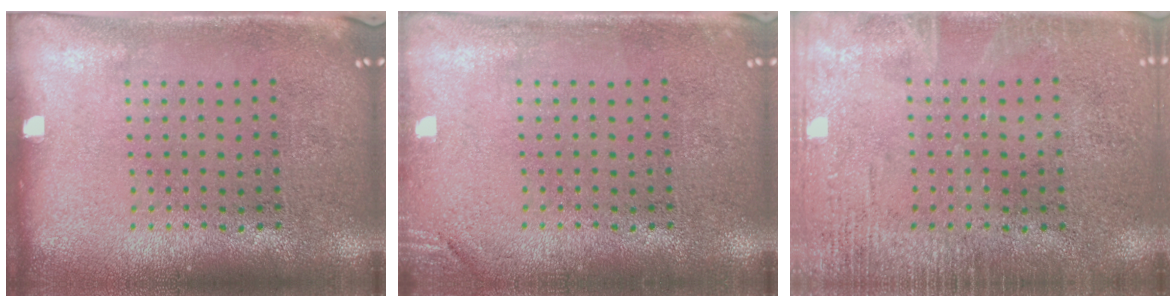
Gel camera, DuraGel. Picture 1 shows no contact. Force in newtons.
{"total": 1.3, "press": 1.2, "slide": 0.3}
{"total": 2.4, "press": 2.4, "slide": 0.3}